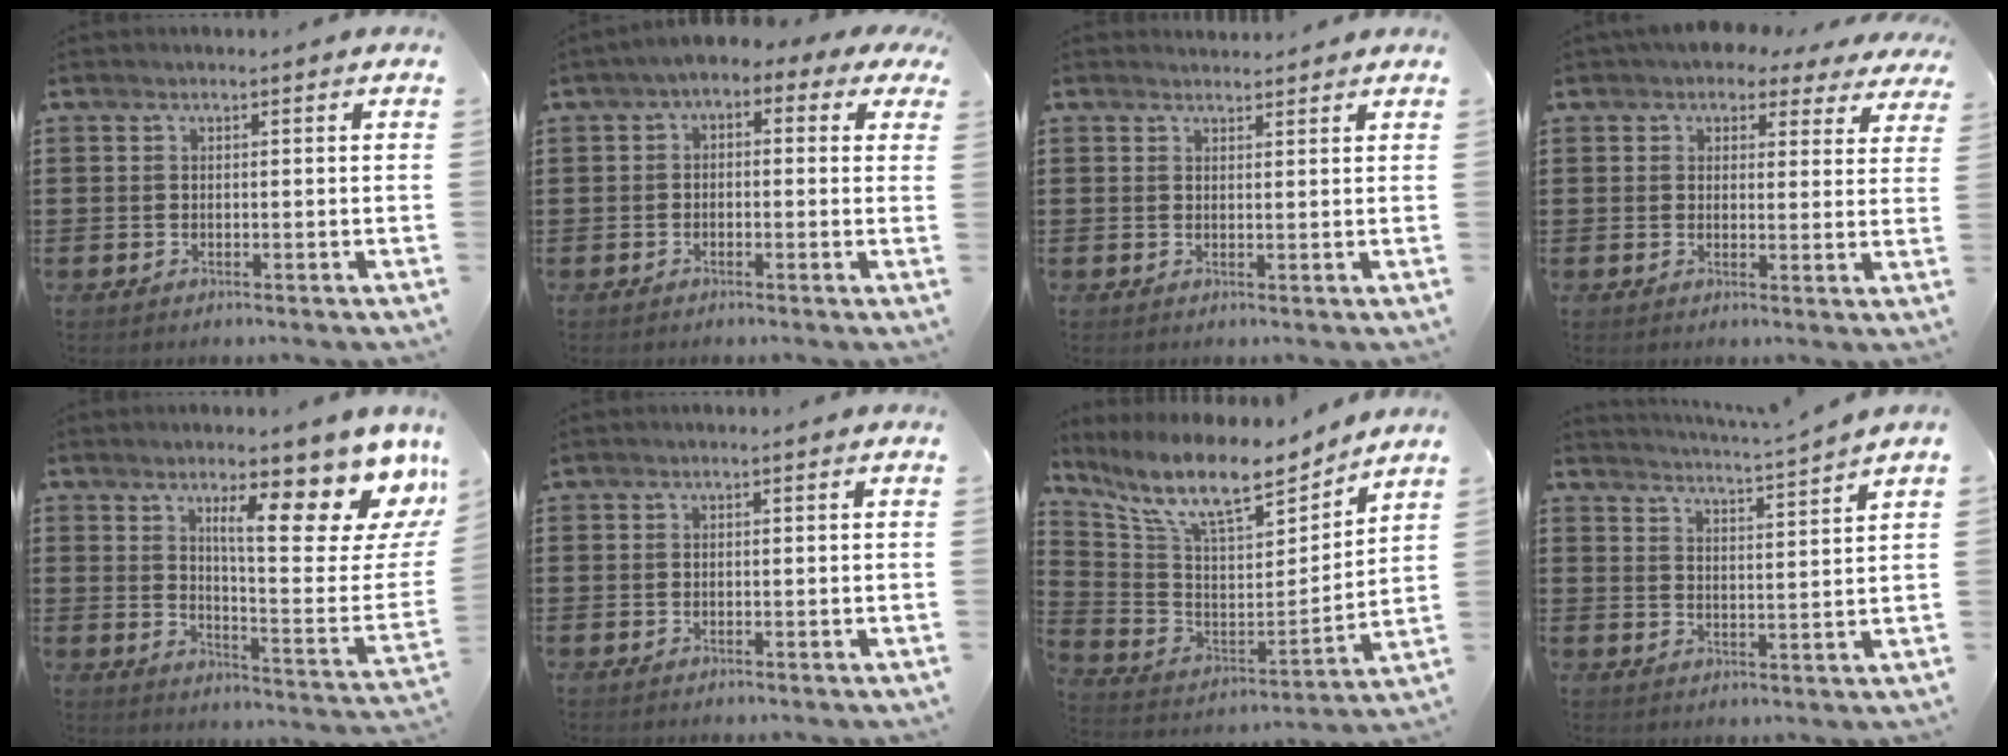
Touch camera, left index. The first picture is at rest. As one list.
[{"total": 2.2, "force": [-1.5, 0.9, 1.3], "torque": [-0.025, 0.006, -0.035]}, {"total": 1.5, "force": [1.5, 0.2, 0.0], "torque": [-0.004, 0.002, 0.030]}, {"total": 3.9, "force": [3.2, 1.8, 1.3], "torque": [-0.033, -0.005, 0.055]}, {"total": 14.8, "force": [9.0, 3.3, 11.2], "torque": [-0.171, -0.065, 0.140]}, {"total": 0.0}, {"total": 12.4, "force": [9.7, 2.7, 7.2], "torque": [-0.172, -0.062, 0.165]}, {"total": 3.4, "force": [3.2, -1.1, 0.7], "torque": [-0.027, -0.025, 0.050]}]